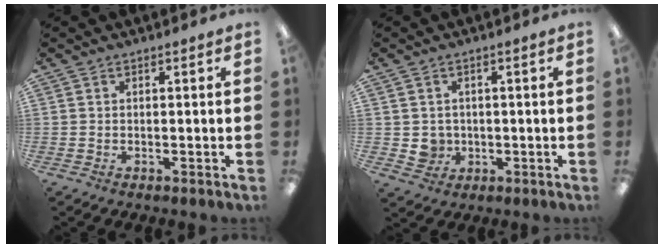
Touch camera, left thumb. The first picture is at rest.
{"total": 3.7, "force": [0.2, 3.6, 0.7], "torque": [-0.011, 0.004, 0.006]}